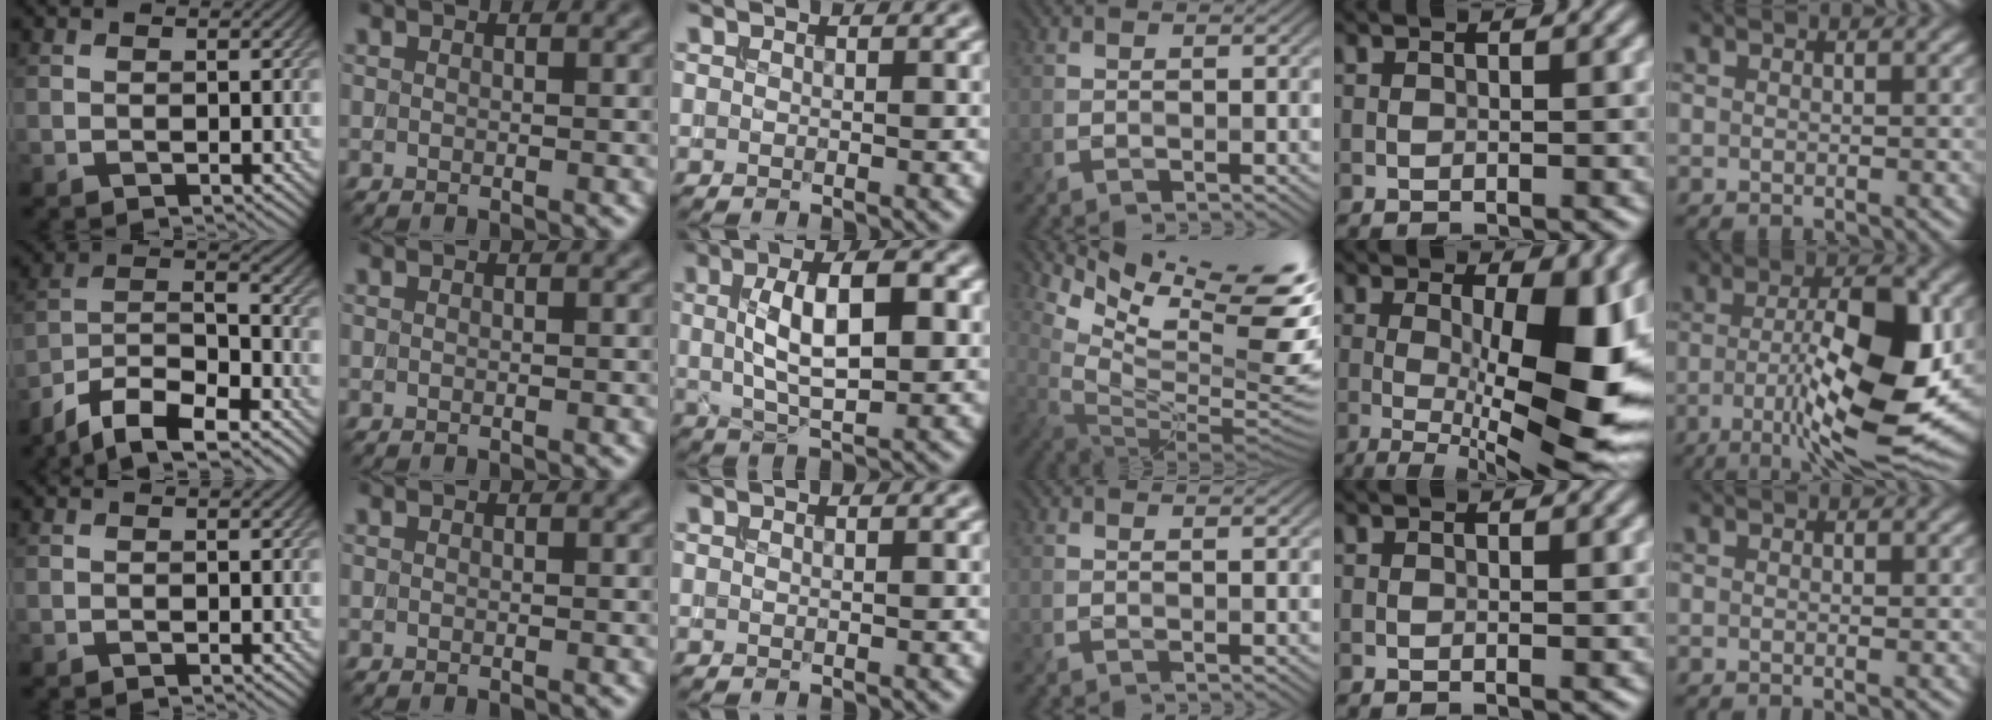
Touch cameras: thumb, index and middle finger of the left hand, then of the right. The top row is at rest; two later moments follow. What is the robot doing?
{"motion": "extract", "object": "backpack"}